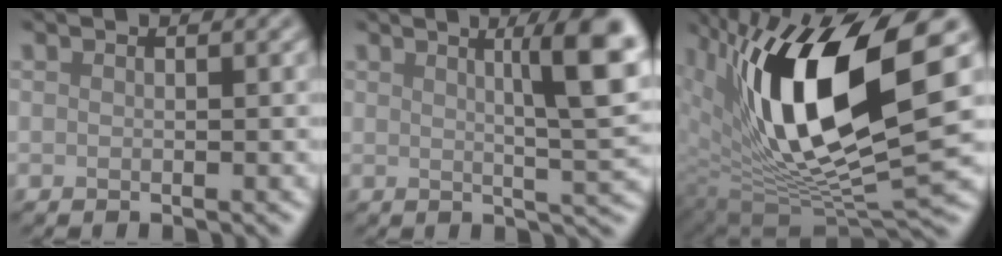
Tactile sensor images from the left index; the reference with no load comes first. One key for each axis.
{"total": 7.2, "fx": 2.5, "fy": 1.3, "fz": 6.6, "tx": -0.078, "ty": 0.004, "tz": 0.038}
{"total": 14.4, "fx": 4.0, "fy": 5.3, "fz": 12.8, "tx": -0.229, "ty": -0.010, "tz": 0.072}